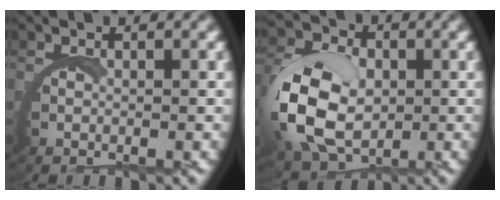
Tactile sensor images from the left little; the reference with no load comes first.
{"total": 7.8, "force": [0.2, 5.5, 5.5], "torque": [-0.143, -0.014, 0.010]}